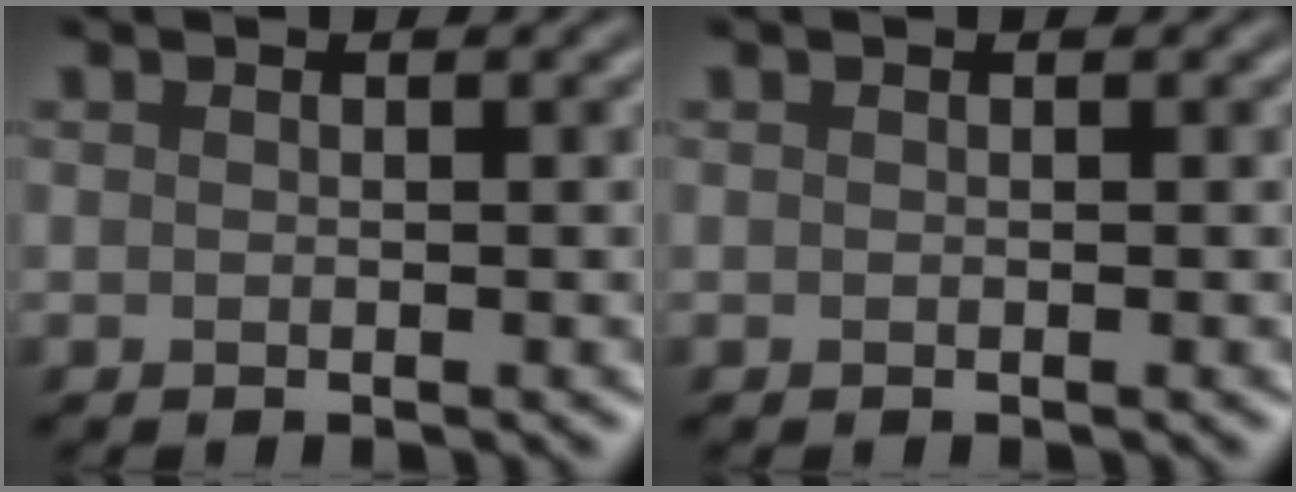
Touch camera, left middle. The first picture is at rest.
{"total": 0.0}